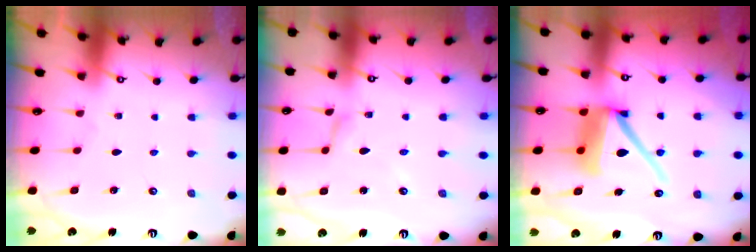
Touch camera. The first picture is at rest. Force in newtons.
{"total": 5.0, "press": 4.9, "slide": 0.3}
{"total": 12.9, "press": 12.8, "slide": 1.5}